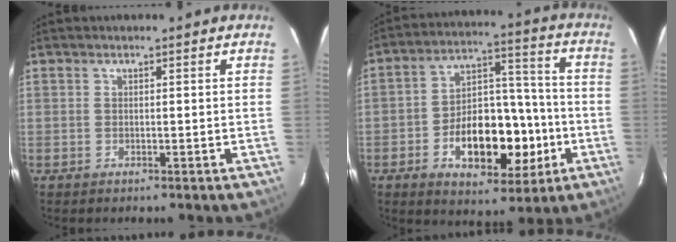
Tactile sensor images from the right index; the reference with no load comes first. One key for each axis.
{"total": 15.6, "fx": -4.7, "fy": 7.6, "fz": 12.8, "tx": -0.208, "ty": 0.024, "tz": -0.067}